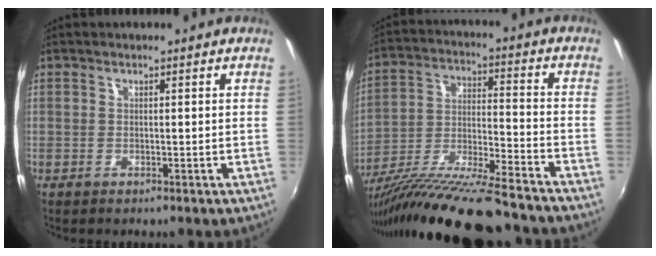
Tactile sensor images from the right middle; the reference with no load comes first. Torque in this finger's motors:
{"motor_torque": [0.99, -1.15, 0.55, 0.21]}